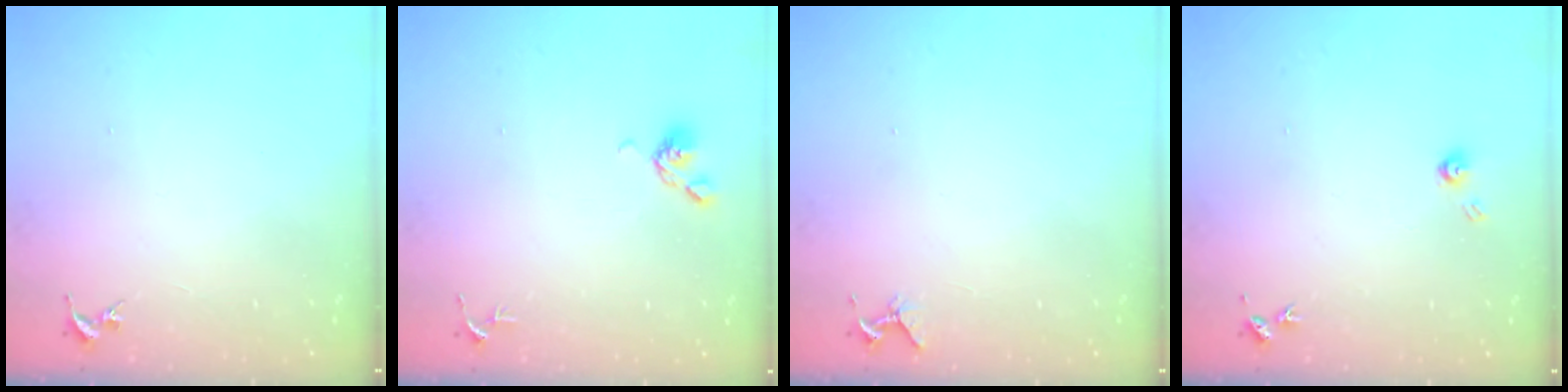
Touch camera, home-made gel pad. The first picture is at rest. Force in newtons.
{"total": 4.4, "press": 4.3, "slide": 0.9}
{"total": 4.2, "press": 4.2, "slide": 0.4}
{"total": 3.8, "press": 3.7, "slide": 0.2}